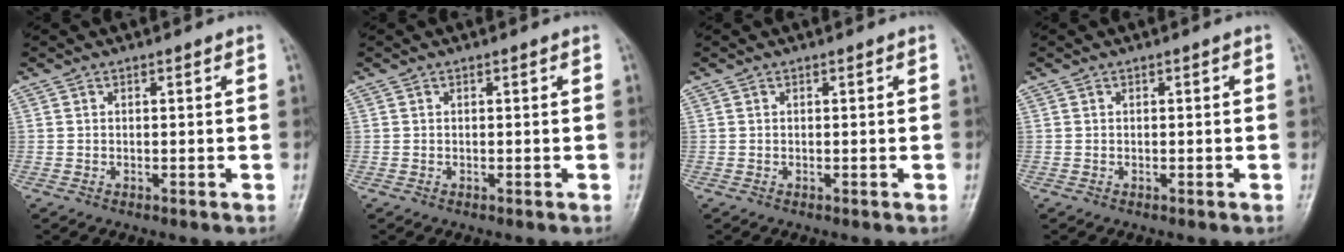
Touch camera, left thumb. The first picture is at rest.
{"total": 0.0}
{"total": 0.0}
{"total": 0.0}